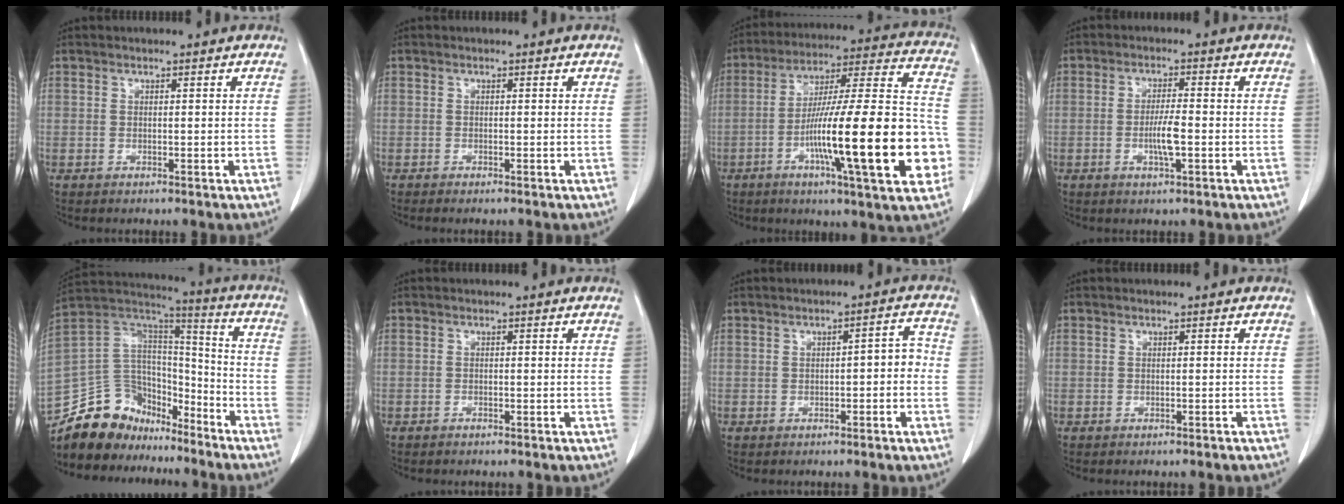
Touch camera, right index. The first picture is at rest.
{"total": 0.6, "force": [-0.5, 0.0, 0.4], "torque": [-0.007, -0.001, -0.010]}
{"total": 25.0, "force": [-7.1, 2.1, 23.8], "torque": [-0.328, 0.003, -0.110]}
{"total": 4.2, "force": [-1.0, 0.4, 4.0], "torque": [-0.076, -0.002, -0.016]}
{"total": 17.7, "force": [-14.8, 8.5, 4.4], "torque": [-0.079, 0.078, -0.252]}
{"total": 2.1, "force": [-1.9, 0.4, 0.8], "torque": [-0.015, -0.001, -0.021]}
{"total": 3.4, "force": [-1.0, 1.3, 2.9], "torque": [-0.037, 0.019, -0.012]}
{"total": 3.5, "force": [-3.3, 0.3, 1.2], "torque": [-0.019, -0.007, -0.037]}